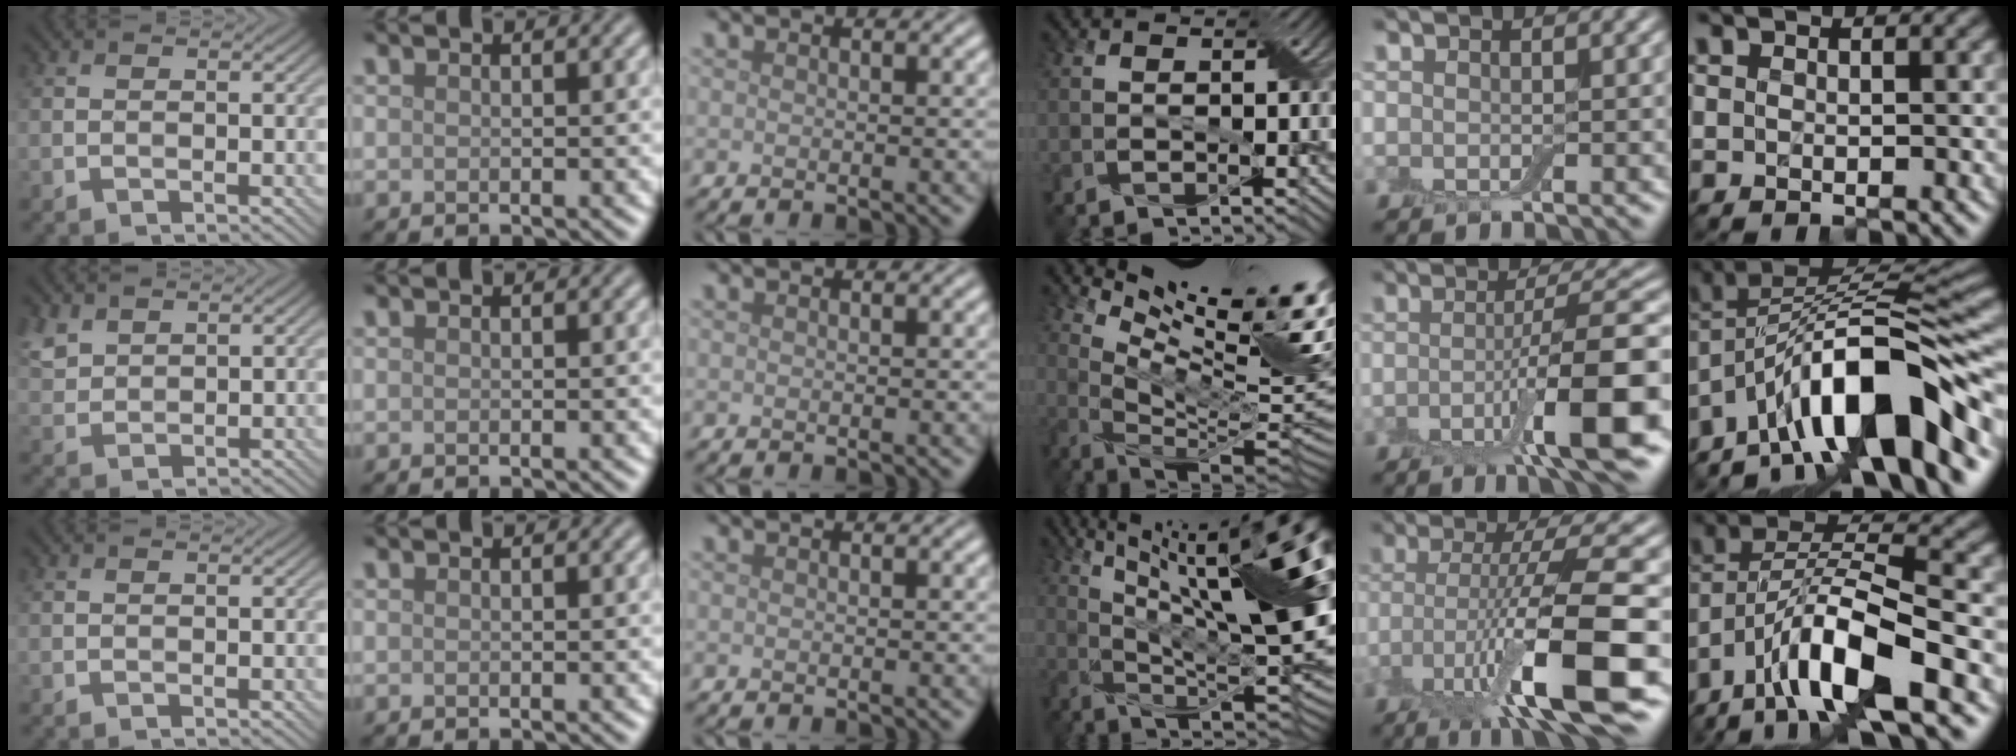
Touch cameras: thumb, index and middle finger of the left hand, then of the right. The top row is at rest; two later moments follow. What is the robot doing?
{"motion": "wrap", "object": "cling film"}